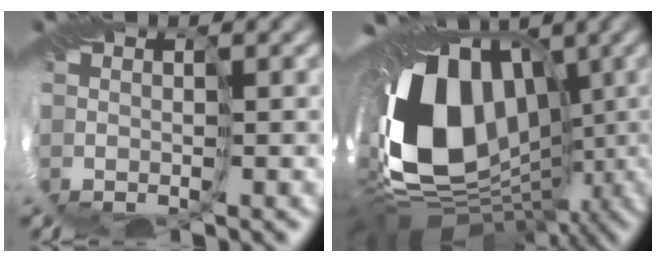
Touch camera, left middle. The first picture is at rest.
{"total": 17.4, "force": [-1.1, 12.2, 12.3], "torque": [-0.239, 0.001, -0.031]}